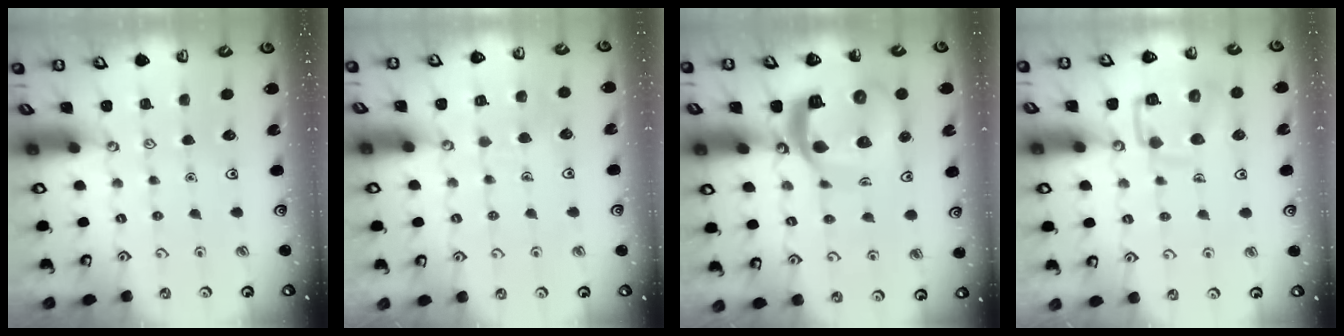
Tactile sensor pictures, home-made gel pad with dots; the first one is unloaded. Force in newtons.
{"total": 6.1, "press": 6.1, "slide": 0.5}
{"total": 18.0, "press": 17.9, "slide": 1.9}
{"total": 15.0, "press": 14.9, "slide": 1.5}